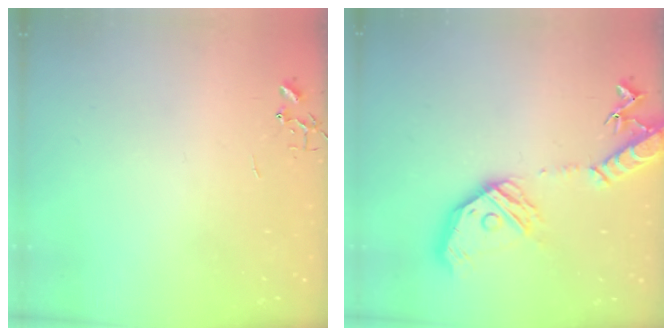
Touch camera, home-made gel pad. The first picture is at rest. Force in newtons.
{"total": 21.3, "press": 21.1, "slide": 3.1}